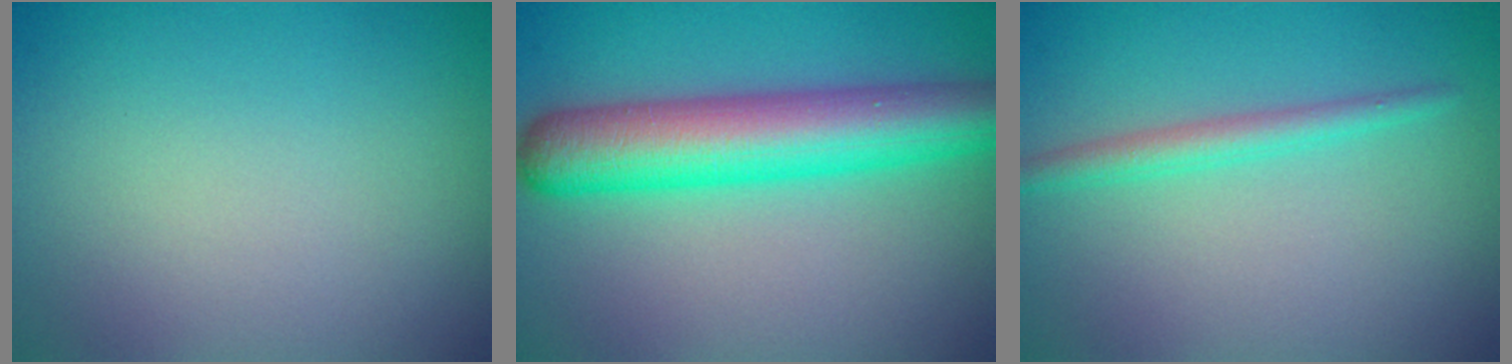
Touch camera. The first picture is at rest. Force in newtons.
{"total": 8.4, "press": 8.4, "slide": 0.2}
{"total": 2.1, "press": 2.0, "slide": 0.2}